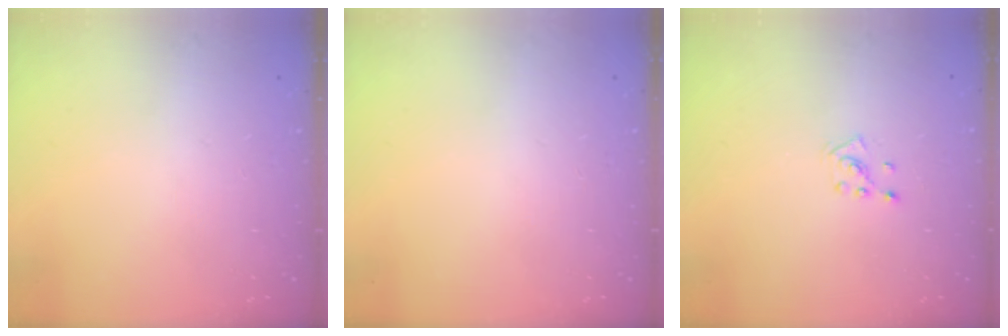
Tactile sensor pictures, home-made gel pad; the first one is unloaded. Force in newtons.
{"total": 0.0}
{"total": 2.2, "press": 2.2, "slide": 0.3}